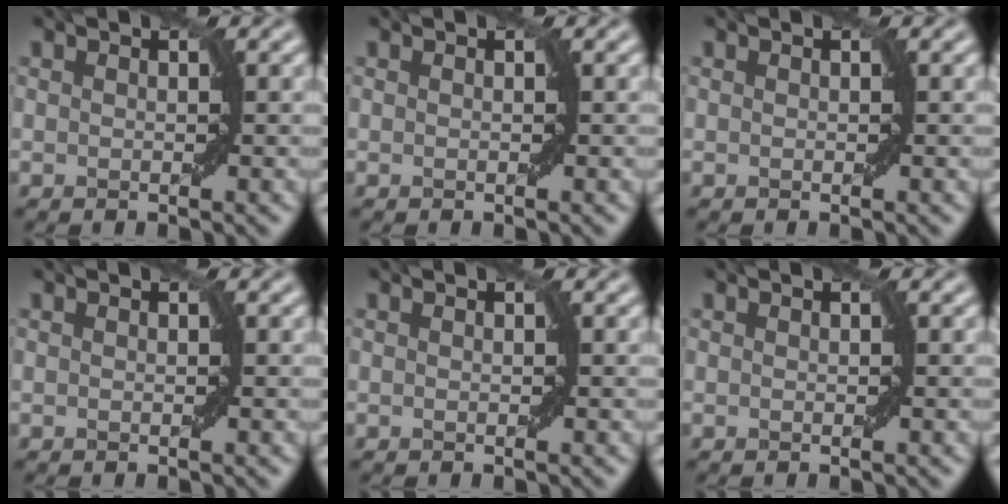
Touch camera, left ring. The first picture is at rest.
{"total": 0.0}
{"total": 0.0}
{"total": 0.0}
{"total": 0.0}
{"total": 0.0}